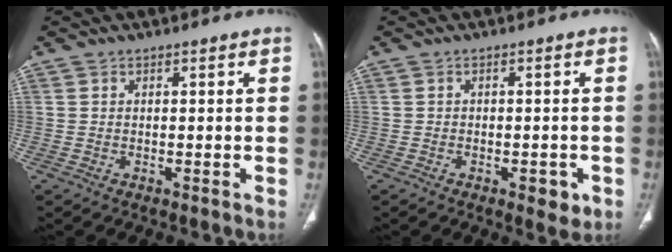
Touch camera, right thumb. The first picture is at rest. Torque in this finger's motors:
{"motor_torque": [0.50, 0.66, -0.18, 0.05, 0.08]}